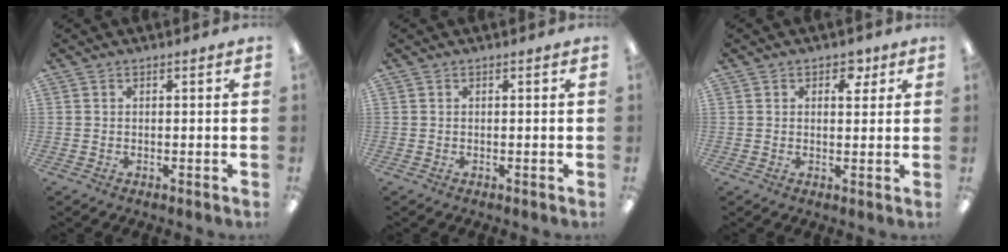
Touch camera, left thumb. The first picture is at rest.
{"total": 0.0}
{"total": 4.0, "force": [2.1, 2.5, 2.3], "torque": [-0.009, -0.010, 0.029]}